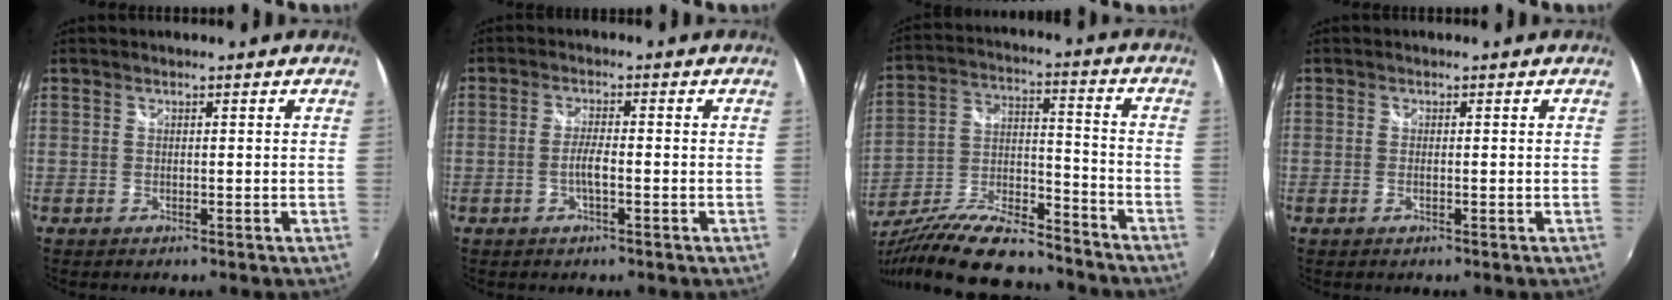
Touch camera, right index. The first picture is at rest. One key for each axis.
{"total": 3.1, "fx": -1.0, "fy": 0.3, "fz": 2.9, "tx": -0.057, "ty": 0.000, "tz": -0.020}
{"total": 22.3, "fx": -17.1, "fy": 6.1, "fz": 12.9, "tx": -0.249, "ty": -0.034, "tz": -0.280}
{"total": 0.9, "fx": -0.2, "fy": 0.2, "fz": 0.8, "tx": -0.017, "ty": 0.000, "tz": -0.006}